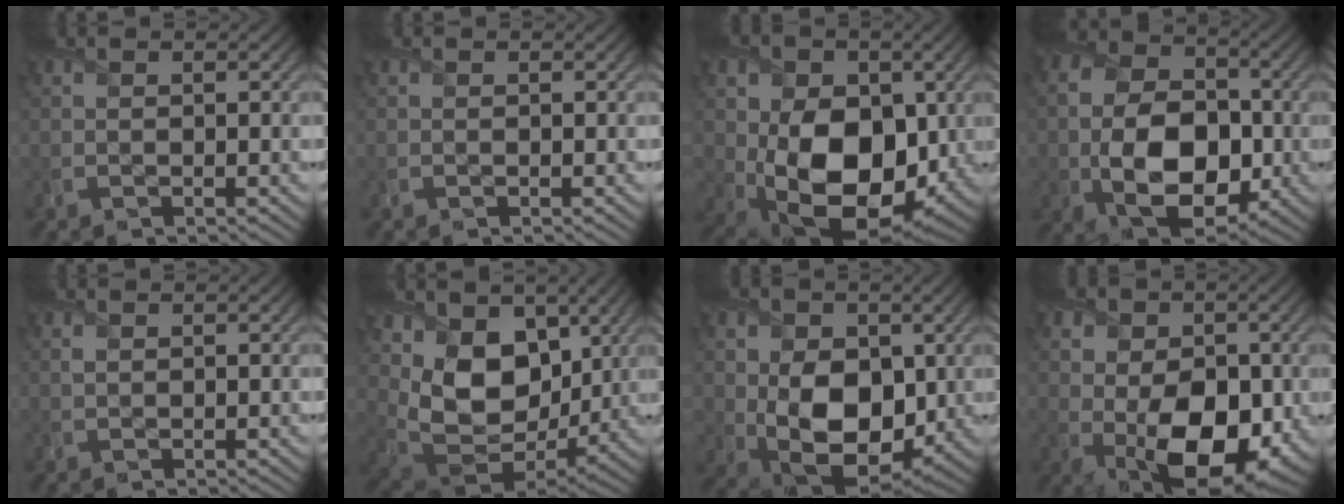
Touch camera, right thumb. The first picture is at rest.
{"total": 0.0}
{"total": 15.5, "force": [-0.4, 11.1, 10.8], "torque": [-0.159, -0.031, 0.005]}
{"total": 13.2, "force": [-2.4, 9.2, 9.3], "torque": [-0.191, -0.035, -0.032]}
{"total": 0.5, "force": [0.3, 0.3, 0.3], "torque": [-0.009, 0.000, 0.008]}
{"total": 13.2, "force": [4.4, 9.3, 8.3], "torque": [-0.187, -0.015, 0.082]}
{"total": 12.7, "force": [0.0, 9.1, 8.8], "torque": [-0.164, -0.029, 0.012]}
{"total": 15.7, "force": [-1.6, 10.6, 11.5], "torque": [-0.152, -0.022, -0.023]}